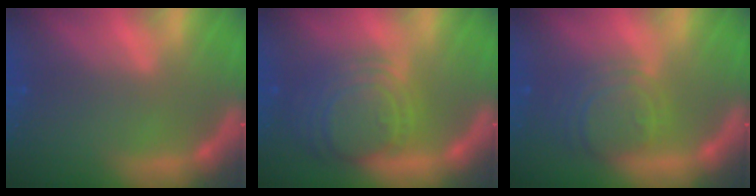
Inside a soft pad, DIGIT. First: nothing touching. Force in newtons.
{"total": 9.5}
{"total": 6.0}